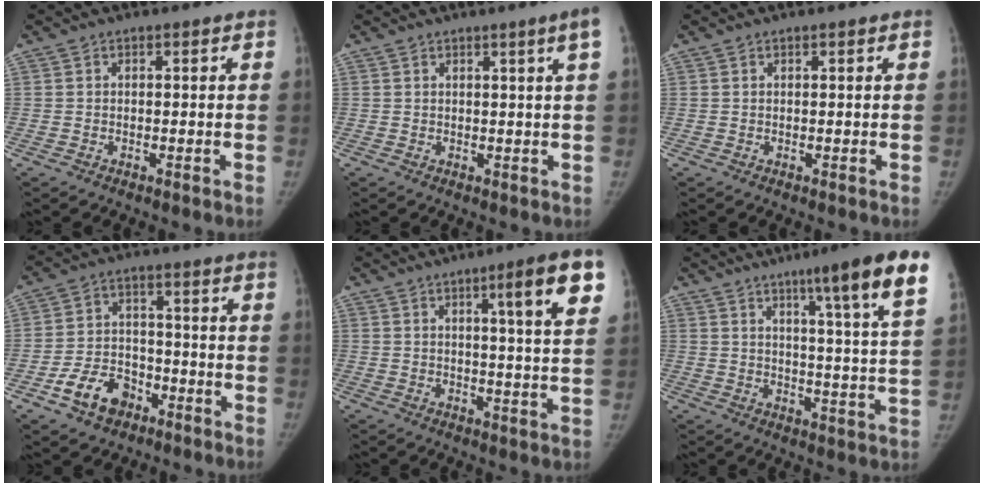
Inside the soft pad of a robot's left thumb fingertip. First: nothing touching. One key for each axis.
{"total": 3.4, "fx": 1.6, "fy": -1.0, "fz": 2.8, "tx": -0.036, "ty": -0.006, "tz": 0.025}
{"total": 0.0}
{"total": 9.5, "fx": -5.4, "fy": 6.5, "fz": 4.3, "tx": -0.052, "ty": 0.036, "tz": -0.091}
{"total": 11.4, "fx": 5.1, "fy": 0.8, "fz": 10.1, "tx": -0.131, "ty": -0.017, "tz": 0.065}
{"total": 17.5, "fx": 10.4, "fy": 0.8, "fz": 14.1, "tx": -0.181, "ty": -0.042, "tz": 0.130}